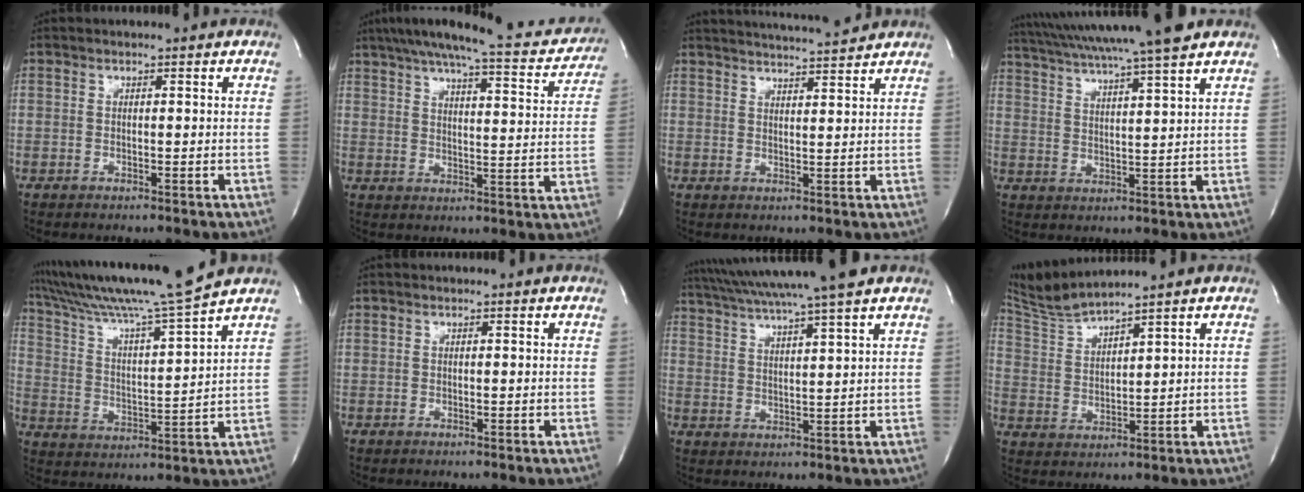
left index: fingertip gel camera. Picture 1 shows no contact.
{"total": 19.6, "force": [17.5, 3.2, 8.2], "torque": [-0.123, -0.012, 0.216]}
{"total": 10.3, "force": [9.8, 0.2, 3.2], "torque": [-0.056, 0.007, 0.133]}
{"total": 16.9, "force": [14.3, -0.7, 8.9], "torque": [-0.161, 0.015, 0.211]}
{"total": 16.3, "force": [14.3, -2.1, 7.5], "torque": [-0.139, -0.015, 0.234]}
{"total": 0.0}
{"total": 14.5, "force": [12.2, -1.2, 7.7], "torque": [-0.137, 0.012, 0.180]}
{"total": 6.4, "force": [6.1, -1.3, 1.6], "torque": [-0.048, -0.003, 0.133]}